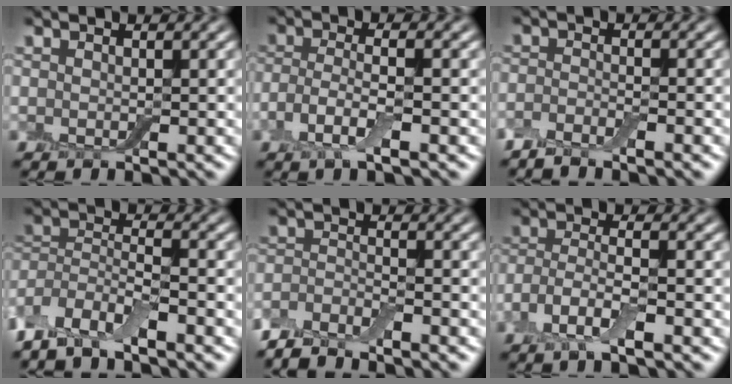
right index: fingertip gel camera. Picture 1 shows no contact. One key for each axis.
{"total": 3.3, "fx": -1.3, "fy": 0.9, "fz": 2.9, "tx": -0.064, "ty": 0.000, "tz": -0.030}
{"total": 2.4, "fx": -2.0, "fy": 0.3, "fz": 1.1, "tx": -0.025, "ty": -0.003, "tz": -0.045}
{"total": 5.2, "fx": -4.0, "fy": 1.6, "fz": 2.9, "tx": -0.060, "ty": 0.000, "tz": -0.085}
{"total": 3.7, "fx": -3.4, "fy": 0.8, "fz": 1.3, "tx": -0.025, "ty": -0.001, "tz": -0.071}
{"total": 3.6, "fx": -1.8, "fy": 1.1, "fz": 3.0, "tx": -0.066, "ty": 0.000, "tz": -0.040}